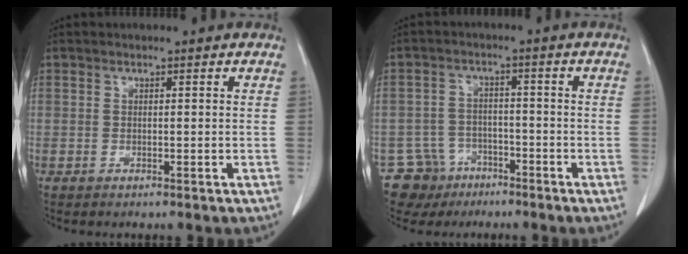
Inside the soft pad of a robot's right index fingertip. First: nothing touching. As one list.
[{"total": 6.9, "force": [-4.3, 5.3, -0.1], "torque": [0.004, 0.012, -0.071]}]